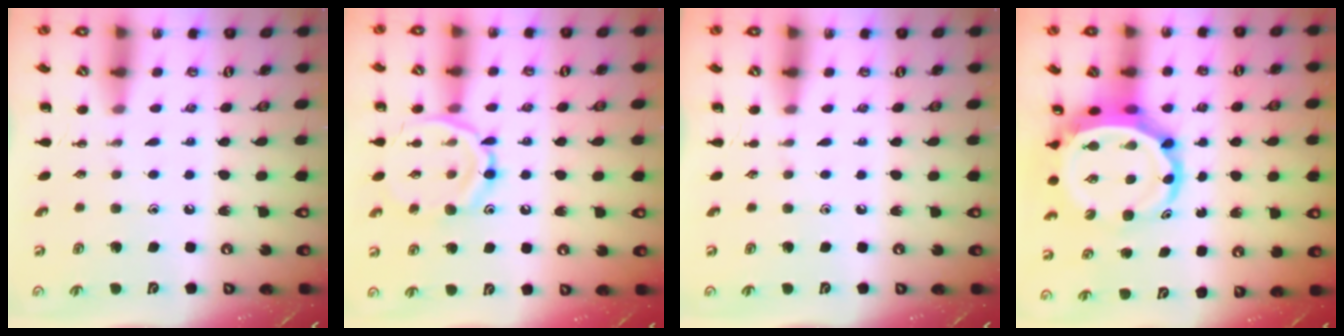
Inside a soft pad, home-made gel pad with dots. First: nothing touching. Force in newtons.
{"total": 14.4, "press": 14.4, "slide": 0.9}
{"total": 0.0}
{"total": 9.0, "press": 8.6, "slide": 2.5}